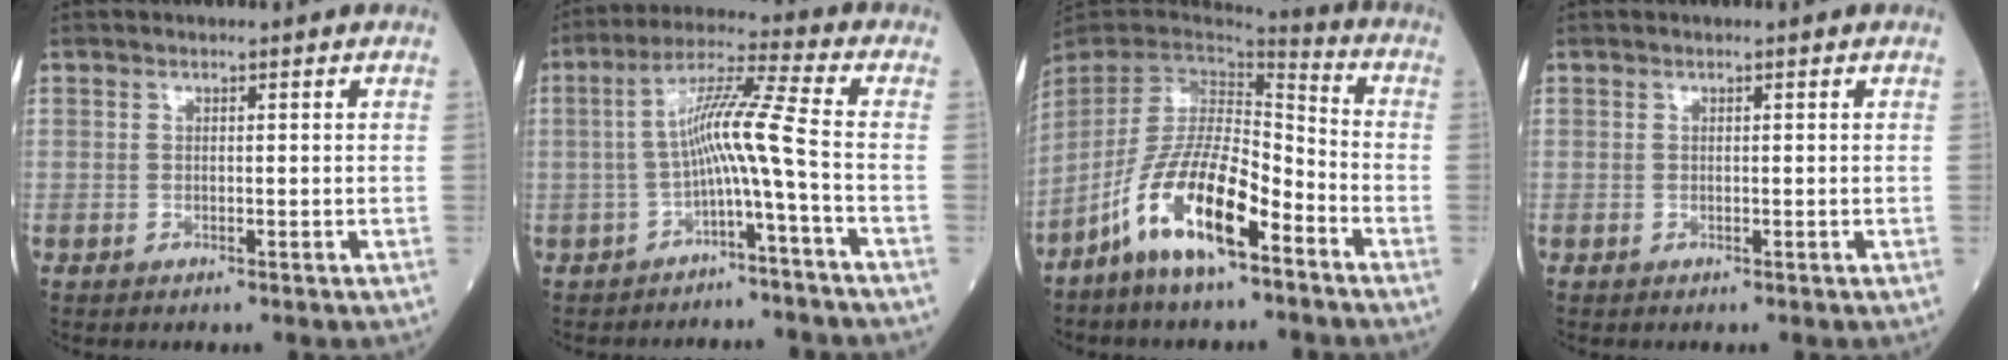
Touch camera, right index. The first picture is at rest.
{"total": 8.9, "force": [-2.5, -0.7, 8.5], "torque": [-0.160, 0.024, -0.044]}
{"total": 15.7, "force": [-8.9, 4.3, 12.3], "torque": [-0.252, -0.011, -0.165]}
{"total": 0.0}